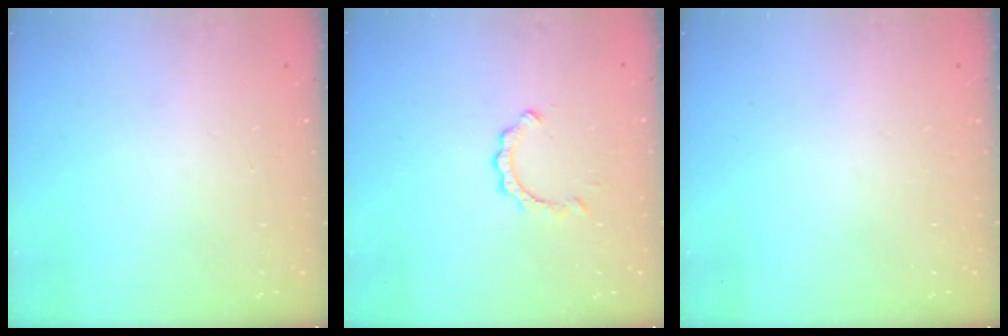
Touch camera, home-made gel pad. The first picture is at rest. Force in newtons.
{"total": 2.7, "press": 2.7, "slide": 0.2}
{"total": 0.0}